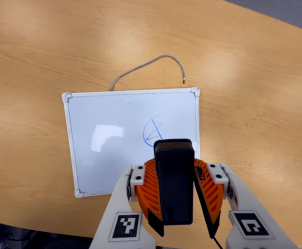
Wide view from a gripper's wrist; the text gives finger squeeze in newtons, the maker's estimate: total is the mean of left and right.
{"total": 11.2, "left": 10.2, "right": 12.1}